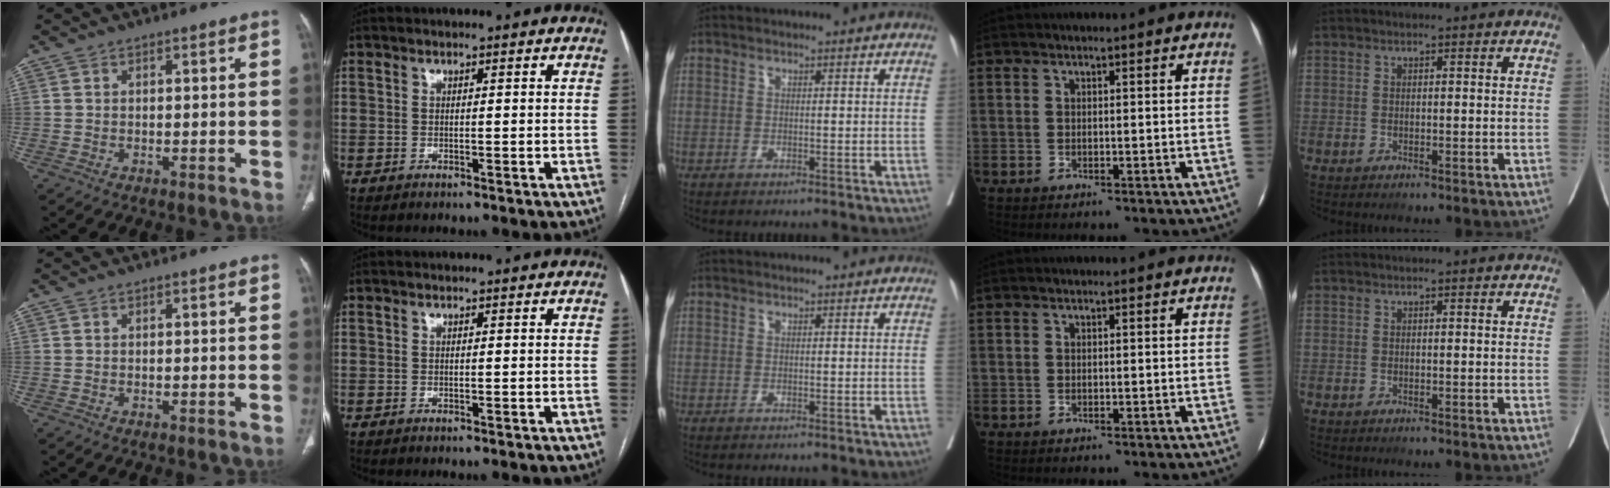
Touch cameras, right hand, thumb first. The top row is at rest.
{}